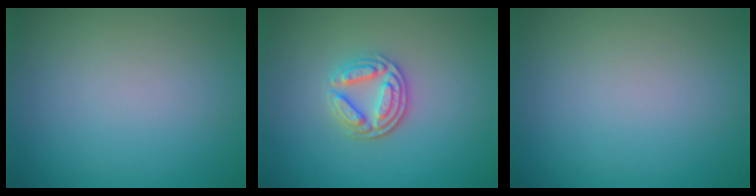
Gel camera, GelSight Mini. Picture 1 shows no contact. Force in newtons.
{"total": 3.6, "press": 3.1, "slide": 1.7}
{"total": 0.0}